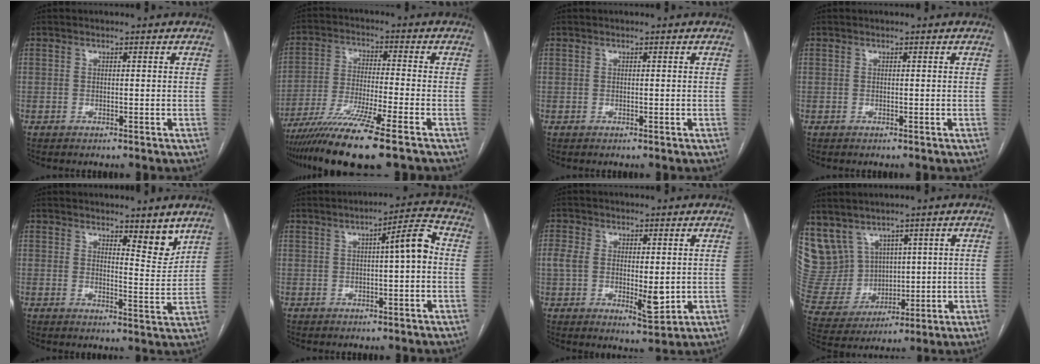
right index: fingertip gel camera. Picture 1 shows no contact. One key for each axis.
{"total": 13.3, "fx": -9.7, "fy": -0.8, "fz": 9.0, "tx": -0.170, "ty": -0.040, "tz": -0.167}
{"total": 0.0}
{"total": 0.0}
{"total": 4.8, "fx": 3.8, "fy": 0.9, "fz": 2.8, "tx": -0.035, "ty": -0.024, "tz": 0.056}
{"total": 5.5, "fx": 0.2, "fy": 0.5, "fz": 5.5, "tx": -0.078, "ty": 0.017, "tz": 0.000}
{"total": 7.8, "fx": -0.2, "fy": 3.5, "fz": 7.0, "tx": -0.131, "ty": -0.005, "tz": 0.005}
{"total": 11.4, "fx": 6.1, "fy": 9.2, "fz": 2.9, "tx": -0.087, "ty": 0.047, "tz": 0.160}